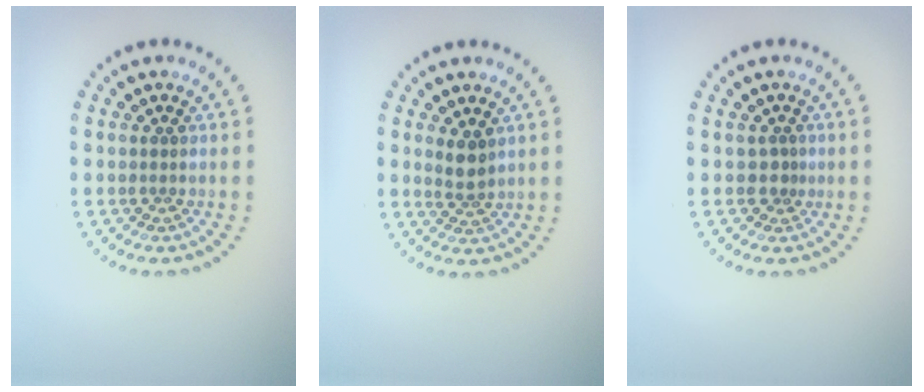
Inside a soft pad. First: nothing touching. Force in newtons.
{"total": 1.9, "press": 1.6, "slide": 1.0}
{"total": 0.9, "press": 0.5, "slide": 0.7}